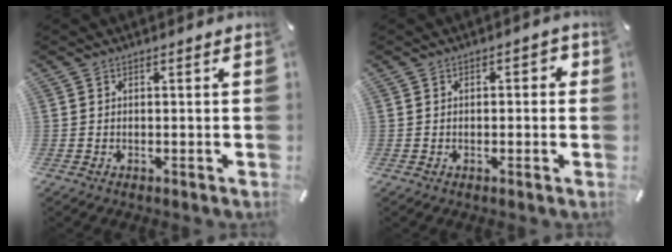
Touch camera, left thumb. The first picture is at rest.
{"total": 1.6, "force": [-0.4, 1.0, 1.2], "torque": [-0.023, 0.008, -0.011]}